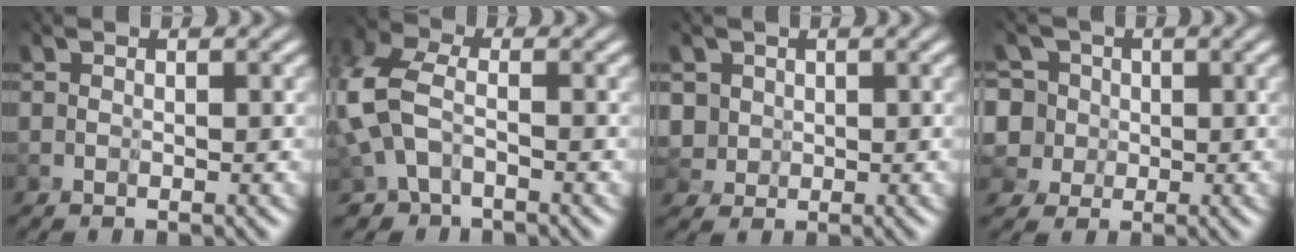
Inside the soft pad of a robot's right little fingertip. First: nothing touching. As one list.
[{"total": 5.7, "force": [-2.1, 3.6, 3.8], "torque": [-0.108, -0.003, -0.042]}, {"total": 3.8, "force": [0.8, 3.5, 1.4], "torque": [-0.033, 0.016, -0.001]}, {"total": 5.1, "force": [-0.4, 5.0, 0.9], "torque": [-0.049, 0.029, -0.035]}]